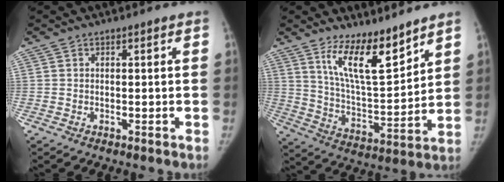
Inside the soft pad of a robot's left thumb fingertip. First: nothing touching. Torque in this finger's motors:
{"motor_torque": [0.12, 0.10, 0.25, 0.06, 0.31]}